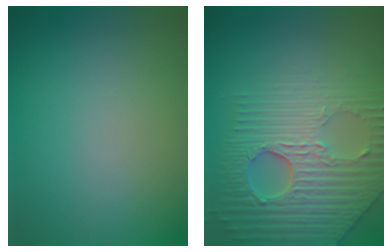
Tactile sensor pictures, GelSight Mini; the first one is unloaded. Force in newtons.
{"total": 8.1, "press": 6.2, "slide": 5.3}